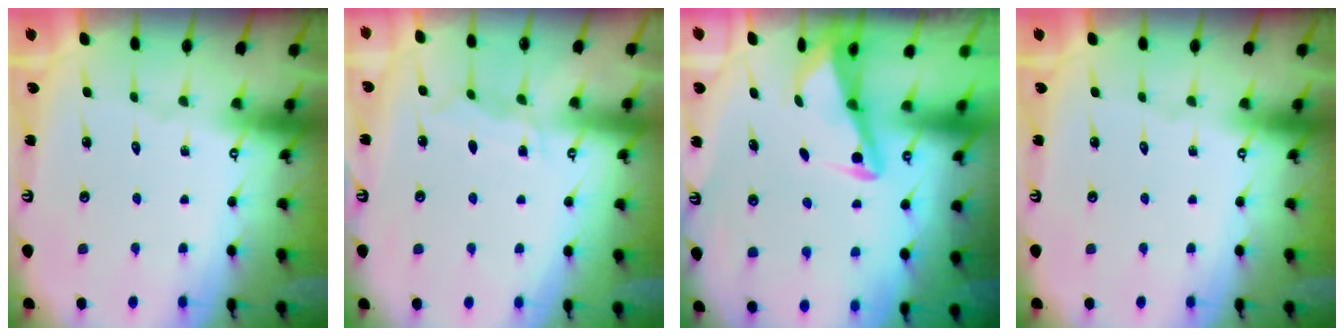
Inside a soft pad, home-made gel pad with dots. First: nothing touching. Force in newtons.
{"total": 4.7, "press": 4.7, "slide": 0.7}
{"total": 3.0, "press": 3.0, "slide": 0.4}
{"total": 0.0}